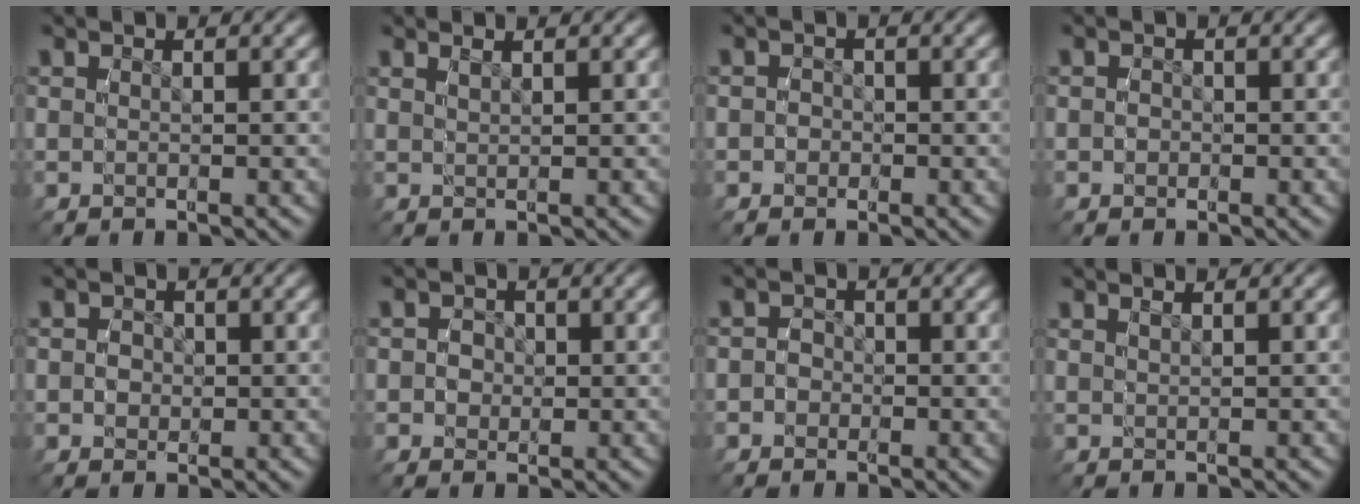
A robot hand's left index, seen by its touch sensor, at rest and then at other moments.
{"total": 0.8, "force": [0.7, -0.3, 0.1], "torque": [0.003, 0.001, 0.017]}
{"total": 1.3, "force": [-0.6, 1.1, -0.3], "torque": [0.002, -0.002, -0.015]}
{"total": 0.8, "force": [-0.4, 0.6, -0.2], "torque": [-0.002, -0.001, -0.008]}
{"total": 1.4, "force": [-0.2, 1.3, 0.2], "torque": [-0.004, -0.001, -0.005]}
{"total": 2.2, "force": [-0.2, 2.1, 0.4], "torque": [-0.013, -0.006, -0.004]}
{"total": 2.1, "force": [-1.0, 1.9, -0.2], "torque": [-0.002, -0.004, -0.022]}
{"total": 0.5, "force": [0.4, -0.3, 0.2], "torque": [0.003, 0.000, 0.011]}